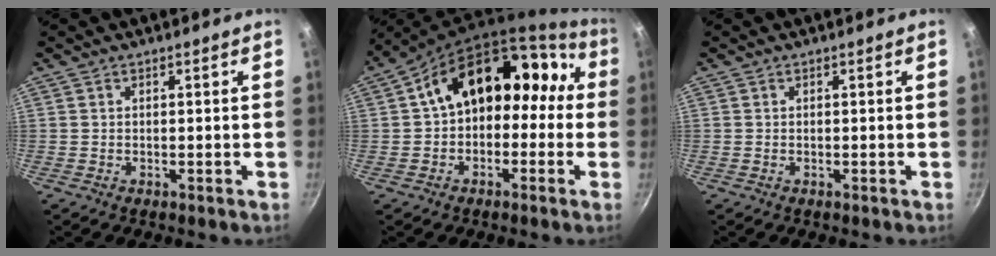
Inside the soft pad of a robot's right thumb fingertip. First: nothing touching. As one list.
[{"total": 17.7, "force": [0.3, 13.0, 12.0], "torque": [-0.120, 0.086, 0.001]}, {"total": 0.0}]